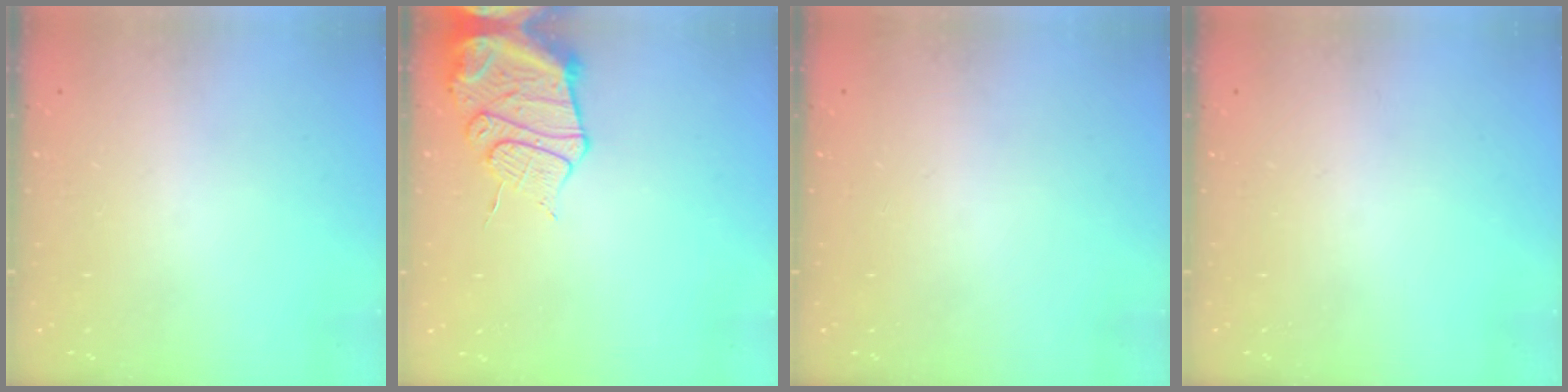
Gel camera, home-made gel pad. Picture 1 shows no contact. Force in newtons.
{"total": 13.1, "press": 13.0, "slide": 1.6}
{"total": 13.0, "press": 3.6, "slide": 12.5}
{"total": 0.0}